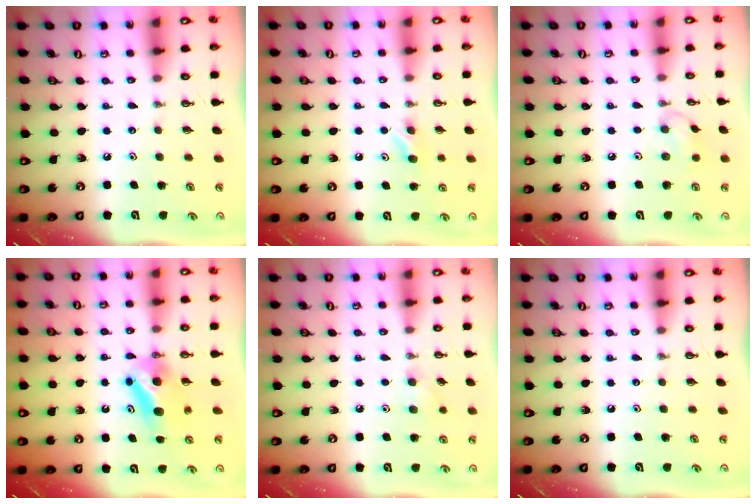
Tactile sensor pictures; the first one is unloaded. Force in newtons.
{"total": 3.8, "press": 3.8, "slide": 0.5}
{"total": 7.7, "press": 7.1, "slide": 3.2}
{"total": 7.6, "press": 6.8, "slide": 3.5}
{"total": 6.4, "press": 6.2, "slide": 1.4}
{"total": 0.0}